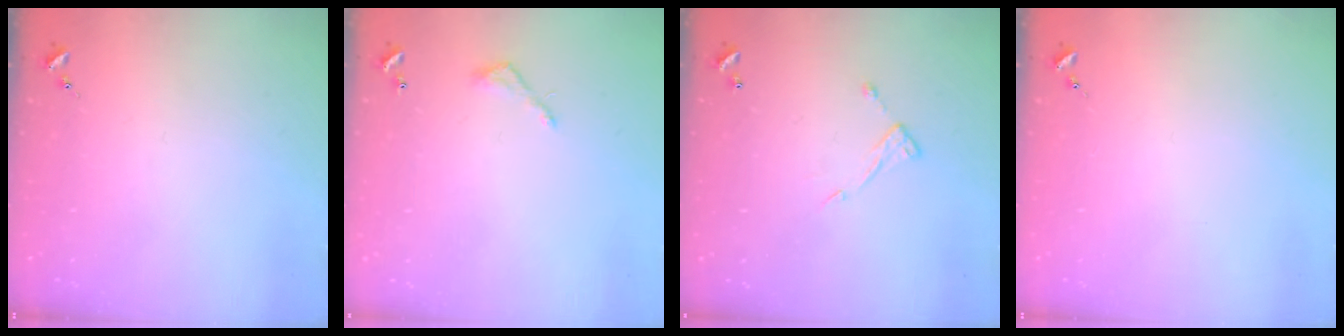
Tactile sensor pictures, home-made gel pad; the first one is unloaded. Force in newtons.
{"total": 4.1, "press": 4.1, "slide": 0.3}
{"total": 7.0, "press": 7.0, "slide": 0.4}
{"total": 0.0}